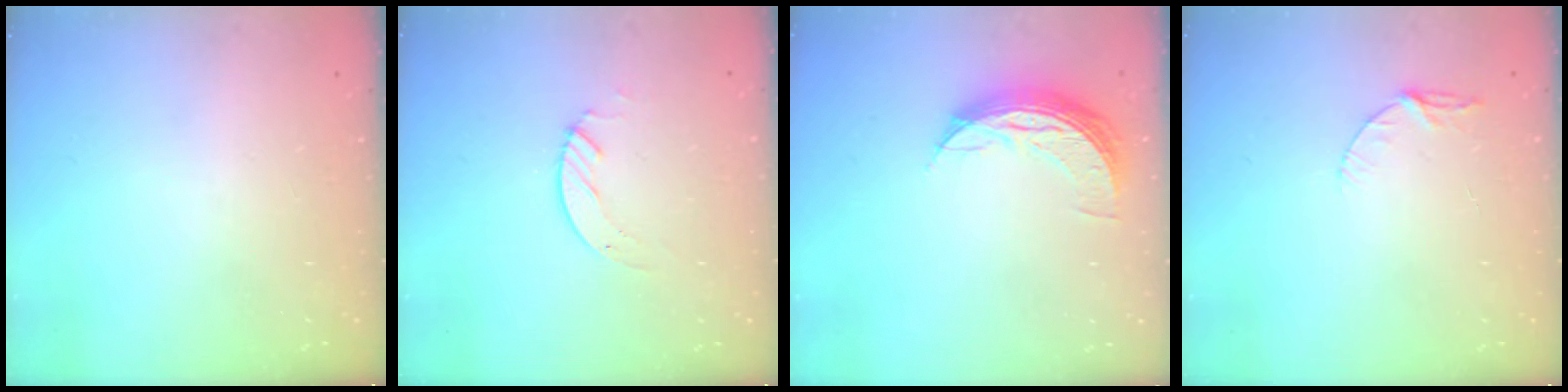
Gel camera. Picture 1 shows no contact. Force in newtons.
{"total": 3.1, "press": 3.1, "slide": 0.3}
{"total": 8.3, "press": 8.3, "slide": 0.5}
{"total": 5.2, "press": 5.1, "slide": 0.6}